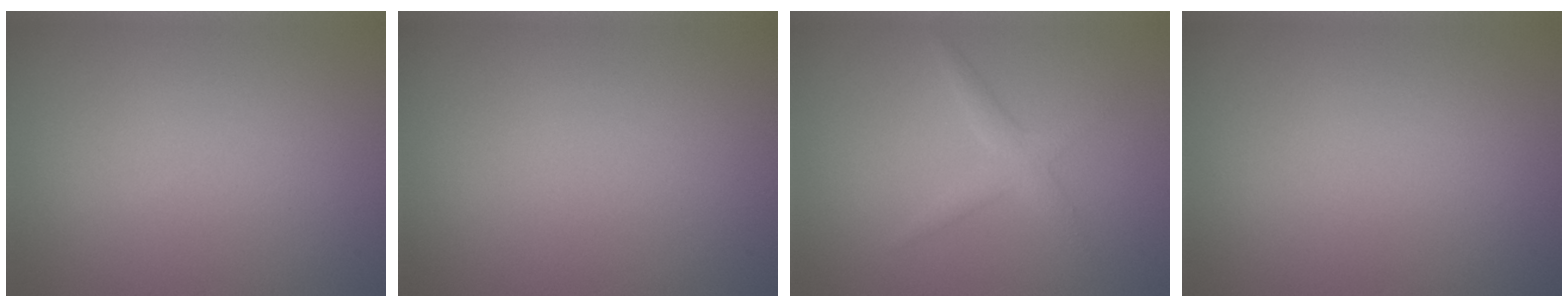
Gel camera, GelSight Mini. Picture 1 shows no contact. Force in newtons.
{"total": 0.0}
{"total": 2.0, "press": 2.0, "slide": 0.1}
{"total": 0.0}